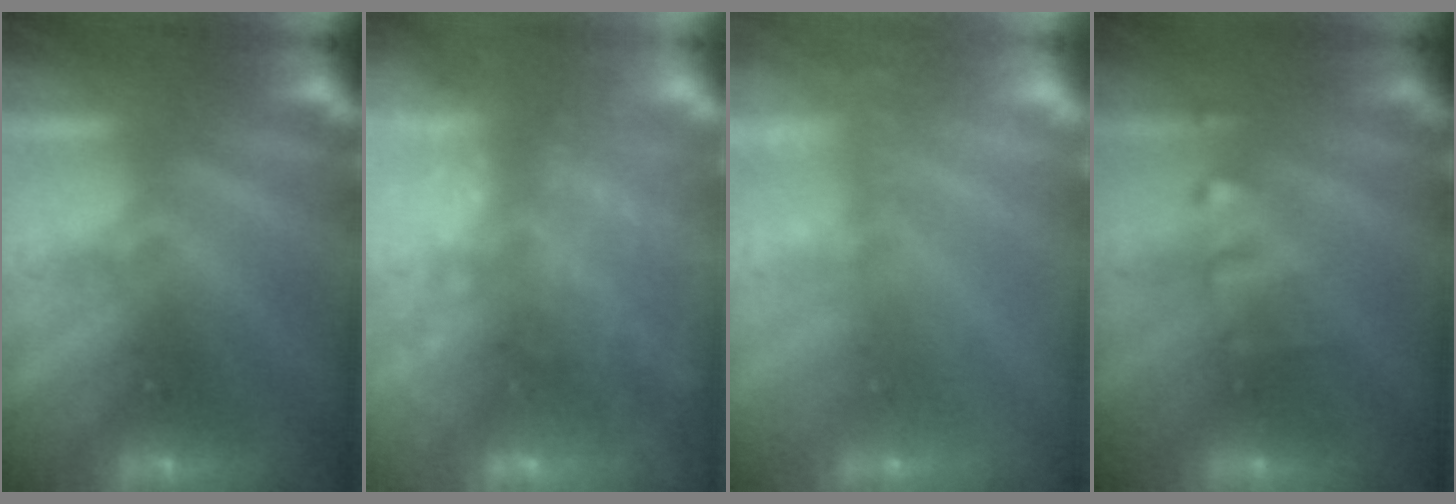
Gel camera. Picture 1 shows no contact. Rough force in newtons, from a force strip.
{"total": 8.0}
{"total": 2.4}
{"total": 2.4}